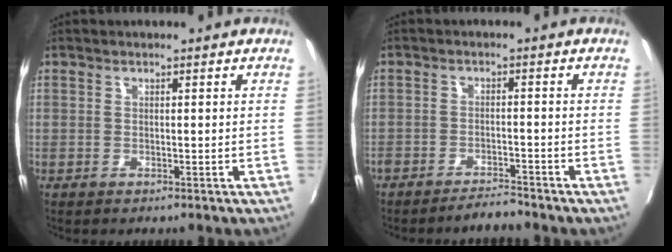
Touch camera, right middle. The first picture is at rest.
{"total": 4.0, "force": [-3.9, 0.4, 0.9], "torque": [-0.034, -0.003, -0.065]}